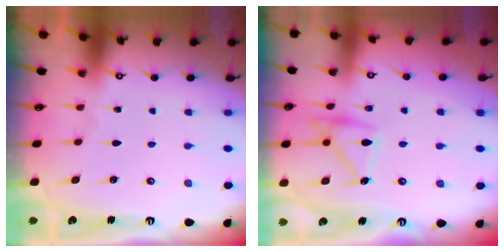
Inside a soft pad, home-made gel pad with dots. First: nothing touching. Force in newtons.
{"total": 16.5, "press": 16.4, "slide": 1.1}